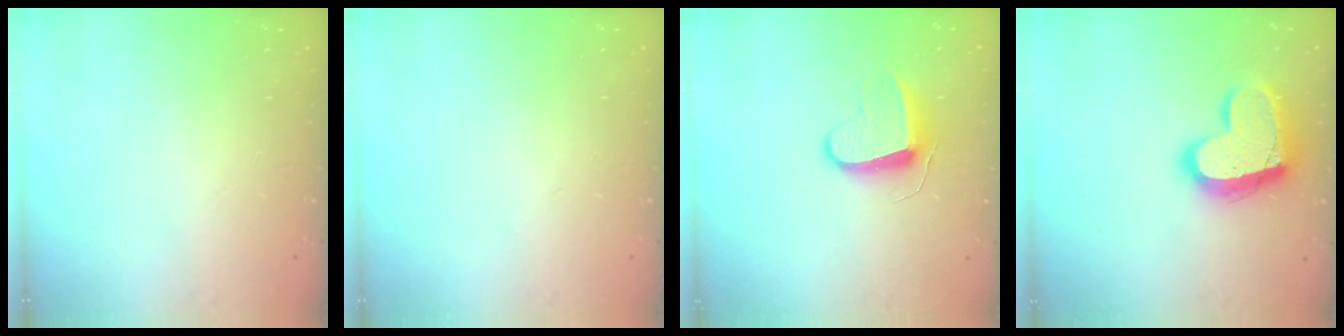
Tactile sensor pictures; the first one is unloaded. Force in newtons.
{"total": 0.0}
{"total": 9.9, "press": 9.9, "slide": 0.3}
{"total": 17.2, "press": 17.2, "slide": 1.3}